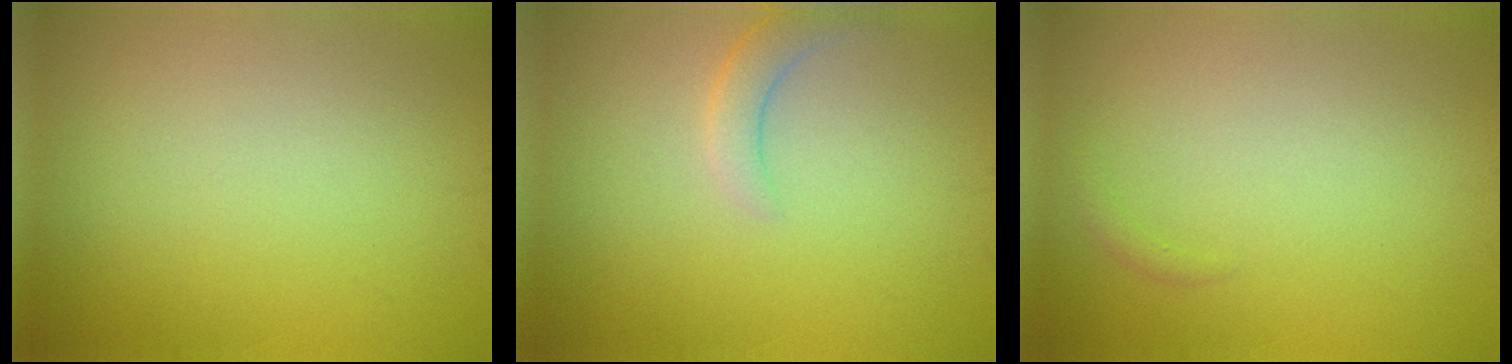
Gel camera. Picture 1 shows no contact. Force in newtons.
{"total": 2.1, "press": 2.1, "slide": 0.3}
{"total": 0.5, "press": 0.5, "slide": 0.1}